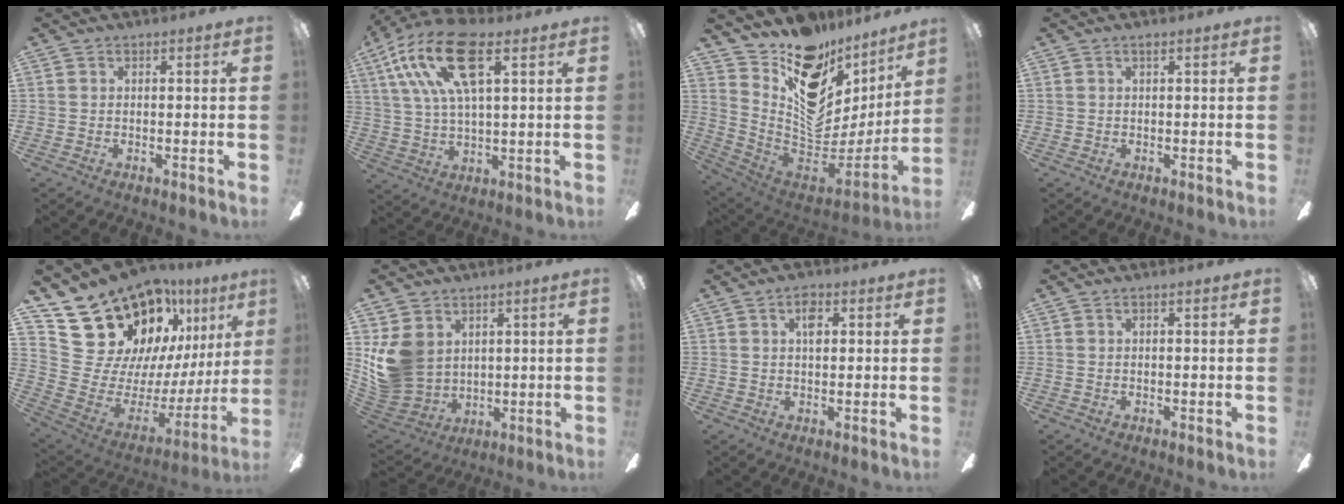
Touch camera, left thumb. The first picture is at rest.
{"total": 18.8, "force": [9.5, 7.4, 14.5], "torque": [-0.291, -0.020, 0.159]}
{"total": 17.8, "force": [11.4, 10.6, 8.8], "torque": [-0.127, -0.095, 0.212]}
{"total": 0.6, "force": [0.5, 0.1, 0.3], "torque": [-0.008, 0.001, 0.009]}
{"total": 20.0, "force": [16.1, 10.5, 5.3], "torque": [-0.088, -0.137, 0.319]}
{"total": 12.8, "force": [2.9, 10.8, 6.1], "torque": [-0.155, -0.015, 0.060]}
{"total": 4.1, "force": [1.6, 2.3, 3.0], "torque": [-0.041, -0.002, 0.021]}
{"total": 0.0}